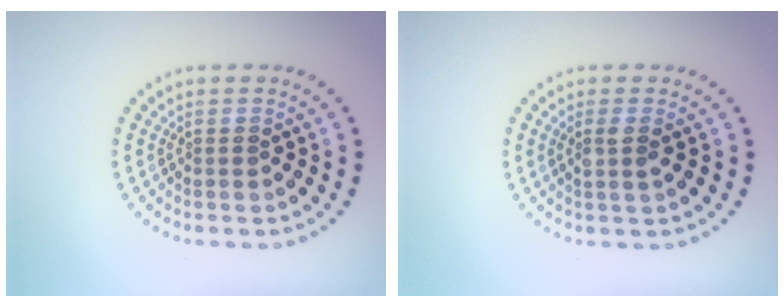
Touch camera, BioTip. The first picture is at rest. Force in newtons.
{"total": 1.5, "press": 1.3, "slide": 0.9}